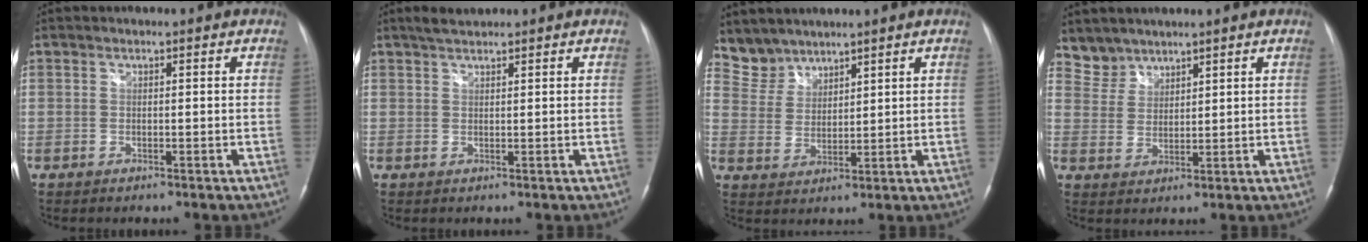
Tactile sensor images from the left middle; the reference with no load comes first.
{"total": 2.2, "force": [2.0, 0.4, 0.8], "torque": [-0.022, 0.007, 0.039]}
{"total": 5.3, "force": [4.9, 2.0, -0.5], "torque": [0.006, 0.011, 0.112]}
{"total": 4.0, "force": [3.6, 1.7, -0.6], "torque": [0.017, 0.009, 0.076]}